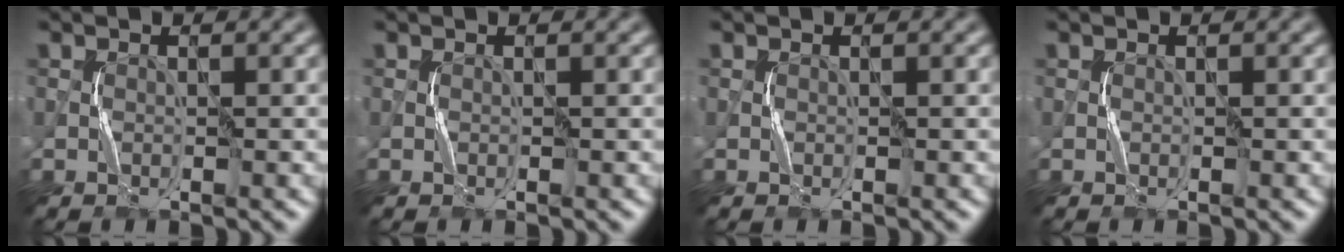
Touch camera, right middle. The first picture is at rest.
{"total": 0.0}
{"total": 0.0}
{"total": 0.0}